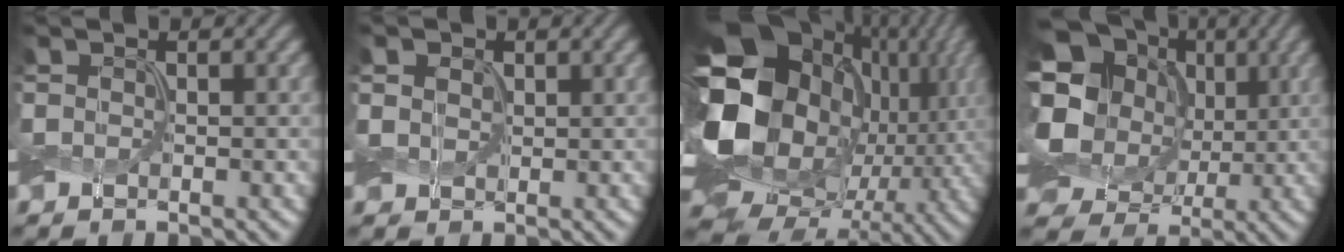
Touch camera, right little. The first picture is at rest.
{"total": 1.8, "force": [0.4, 1.5, 0.9], "torque": [-0.024, 0.001, 0.001]}
{"total": 20.9, "force": [1.5, 16.4, 12.8], "torque": [-0.262, -0.021, 0.035]}
{"total": 15.8, "force": [2.0, 14.0, 7.1], "torque": [-0.197, 0.029, 0.023]}